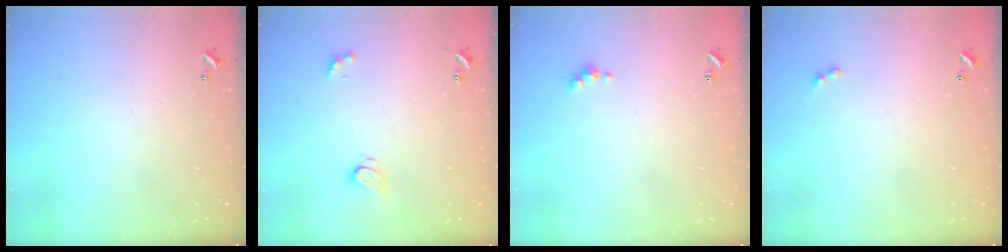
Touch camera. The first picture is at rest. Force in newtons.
{"total": 2.6, "press": 2.5, "slide": 0.3}
{"total": 2.5, "press": 2.5, "slide": 0.5}
{"total": 2.5, "press": 2.4, "slide": 0.5}